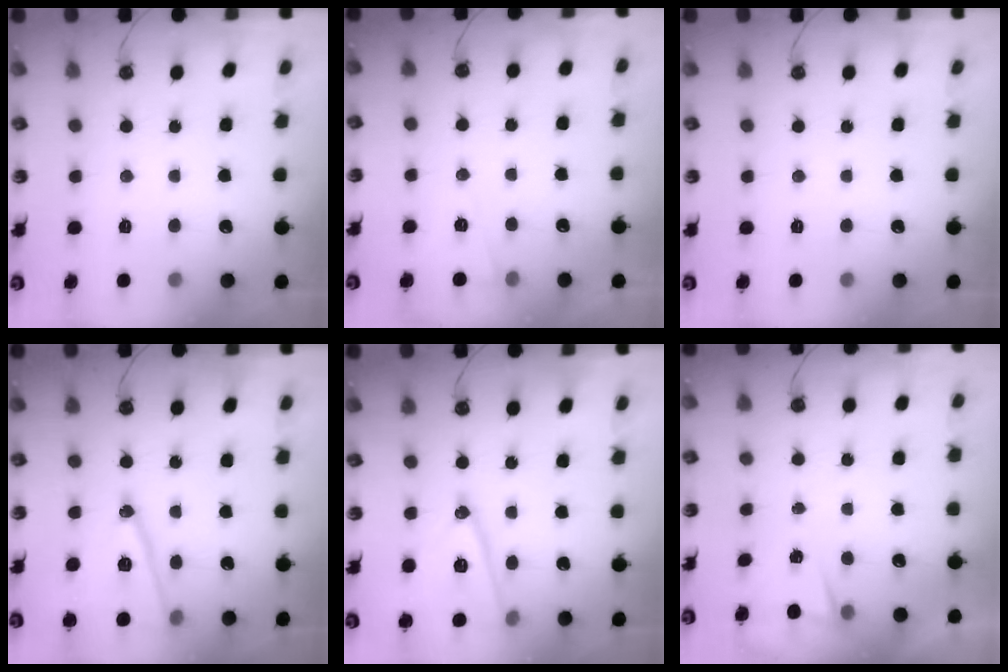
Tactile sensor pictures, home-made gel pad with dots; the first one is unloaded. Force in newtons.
{"total": 5.2, "press": 2.8, "slide": 4.3}
{"total": 0.0}
{"total": 14.1, "press": 13.7, "slide": 3.3}
{"total": 13.8, "press": 13.3, "slide": 3.4}
{"total": 1.3, "press": 0.7, "slide": 1.1}